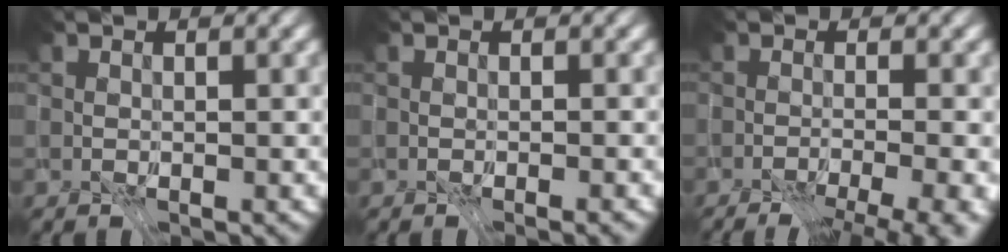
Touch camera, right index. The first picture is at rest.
{"total": 1.6, "force": [-0.9, -1.1, -0.7], "torque": [0.027, -0.007, -0.017]}
{"total": 9.7, "force": [-6.4, 2.9, 6.6], "torque": [-0.085, -0.017, -0.061]}